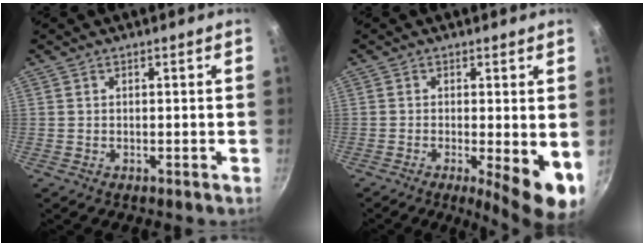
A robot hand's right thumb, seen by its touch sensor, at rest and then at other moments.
{"total": 8.5, "force": [-1.5, 2.0, 8.2], "torque": [-0.102, -0.010, -0.016]}